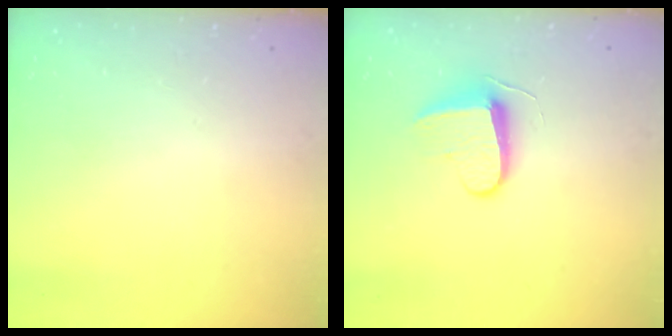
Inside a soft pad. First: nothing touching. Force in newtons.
{"total": 8.7, "press": 8.7, "slide": 0.5}